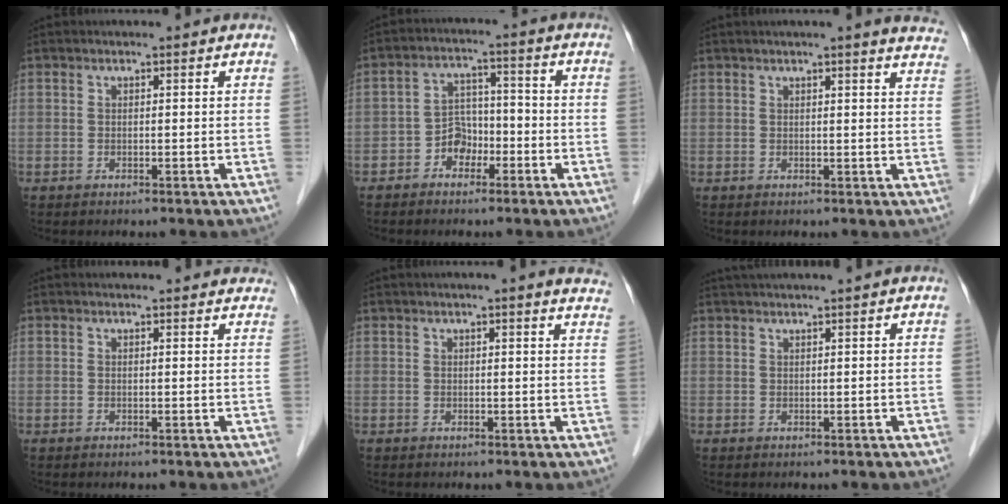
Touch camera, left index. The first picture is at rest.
{"total": 4.9, "force": [-2.5, 3.4, 2.4], "torque": [-0.038, 0.019, -0.047]}
{"total": 9.4, "force": [8.3, 0.2, 4.4], "torque": [-0.044, -0.007, 0.071]}
{"total": 9.6, "force": [9.1, 1.9, 2.5], "torque": [-0.013, 0.016, 0.086]}
{"total": 8.4, "force": [7.4, 0.2, 4.0], "torque": [-0.040, -0.003, 0.061]}
{"total": 6.0, "force": [5.2, -1.0, 2.7], "torque": [-0.034, 0.031, 0.074]}